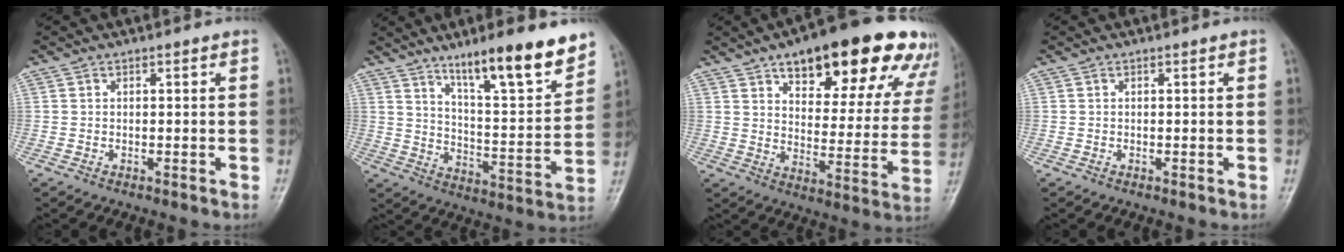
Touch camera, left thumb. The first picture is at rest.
{"total": 16.3, "force": [11.4, 2.8, 11.3], "torque": [-0.151, -0.070, 0.187]}
{"total": 27.4, "force": [16.7, 11.0, 18.8], "torque": [-0.209, -0.034, 0.226]}
{"total": 0.0}